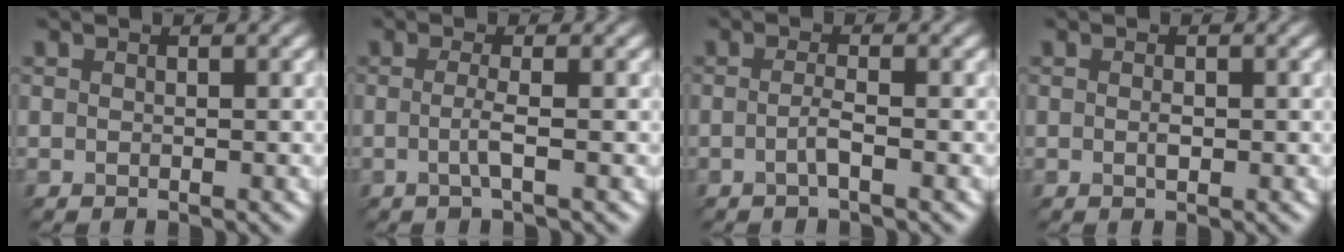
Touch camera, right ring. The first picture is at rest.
{"total": 1.2, "force": [-0.7, -0.6, 0.8], "torque": [-0.038, 0.003, 0.002]}
{"total": 1.2, "force": [-0.9, -0.7, 0.5], "torque": [-0.032, 0.008, -0.002]}
{"total": 0.9, "force": [-0.4, -0.8, -0.2], "torque": [-0.018, 0.005, 0.012]}